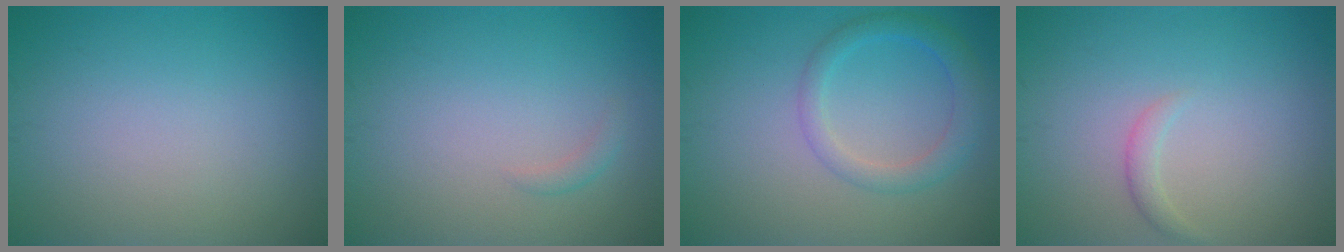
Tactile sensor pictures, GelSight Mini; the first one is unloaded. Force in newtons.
{"total": 0.8, "press": 0.8, "slide": 0.1}
{"total": 3.0, "press": 3.0, "slide": 0.2}
{"total": 1.1, "press": 1.1, "slide": 0.1}